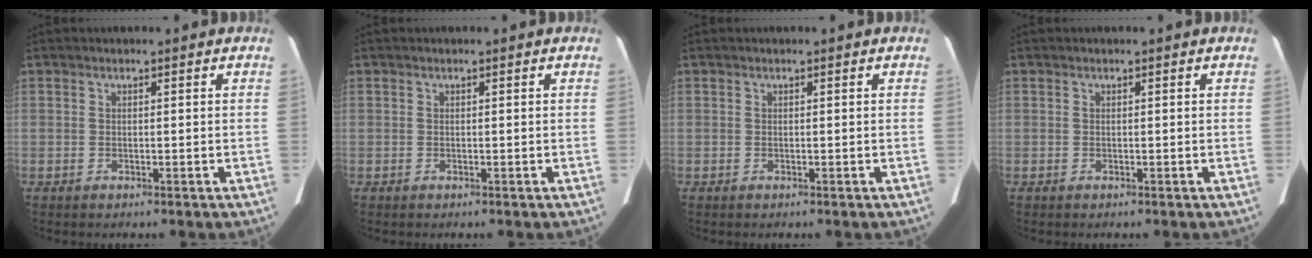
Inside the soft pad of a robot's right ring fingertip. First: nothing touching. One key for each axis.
{"total": 0.0}
{"total": 0.0}
{"total": 0.0}